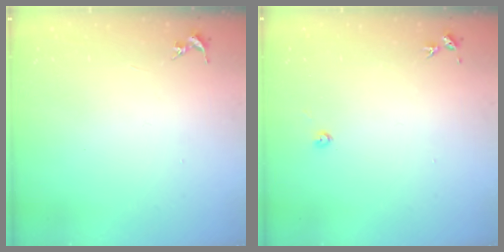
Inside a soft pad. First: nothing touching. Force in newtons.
{"total": 2.2, "press": 2.2, "slide": 0.3}